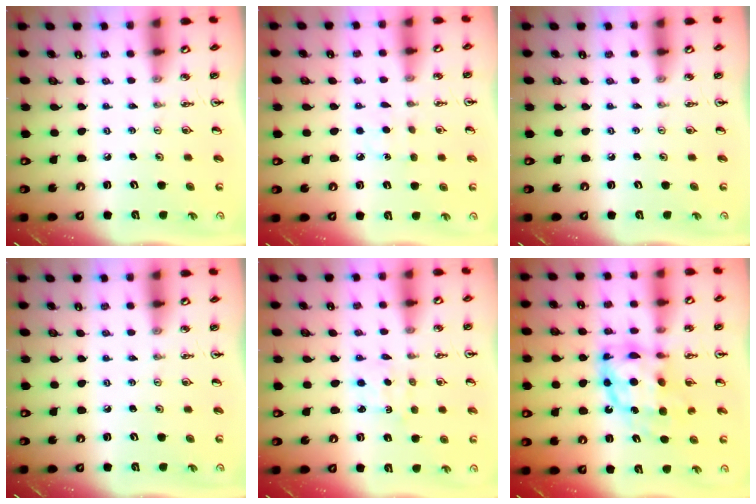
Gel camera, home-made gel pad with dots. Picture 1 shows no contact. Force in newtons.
{"total": 5.0, "press": 5.0, "slide": 0.4}
{"total": 0.0}
{"total": 0.0}
{"total": 2.5, "press": 2.5, "slide": 0.3}
{"total": 11.7, "press": 11.7, "slide": 0.9}